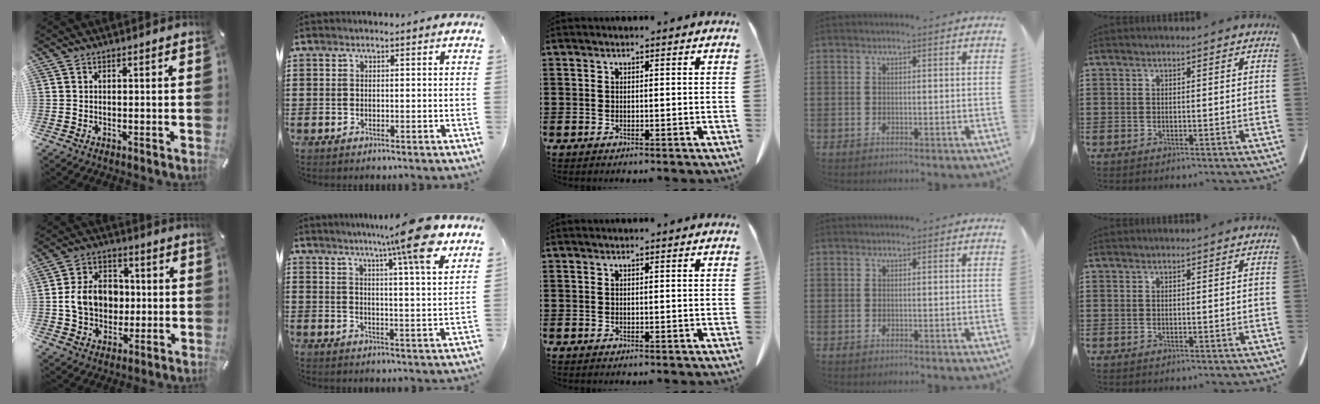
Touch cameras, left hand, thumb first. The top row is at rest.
{"thumb": {"total": 11.2, "force": [-0.1, 9.5, 6.0], "torque": [-0.117, 0.018, 0.000]}, "index": {"total": 12.0, "force": [8.5, 0.4, 8.4], "torque": [-0.136, -0.033, 0.132]}}